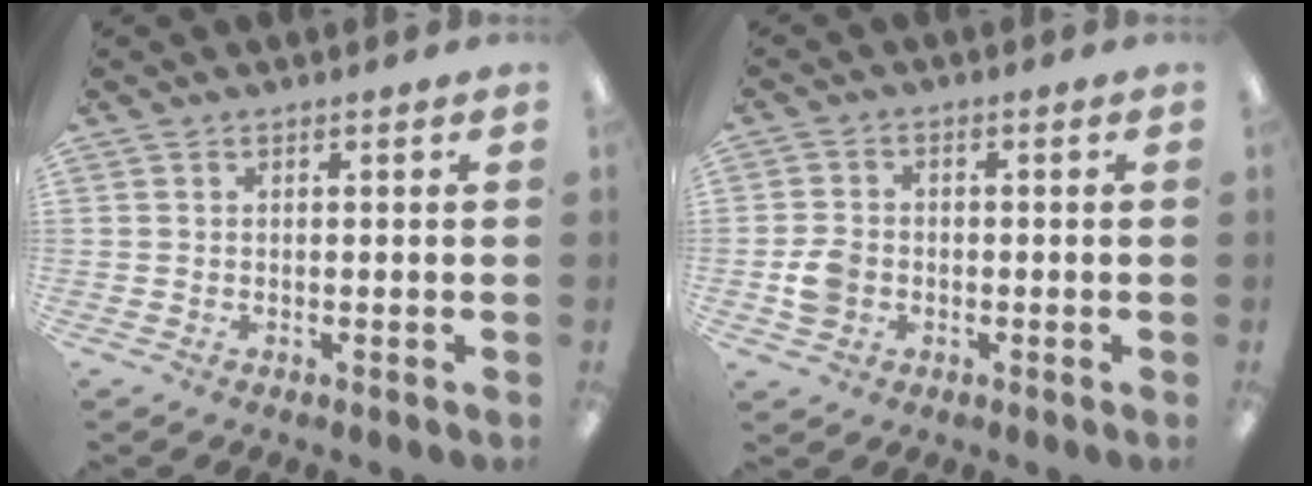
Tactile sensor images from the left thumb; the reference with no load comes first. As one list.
[{"total": 4.9, "force": [-1.3, 4.1, 2.4], "torque": [-0.047, 0.008, -0.022]}]